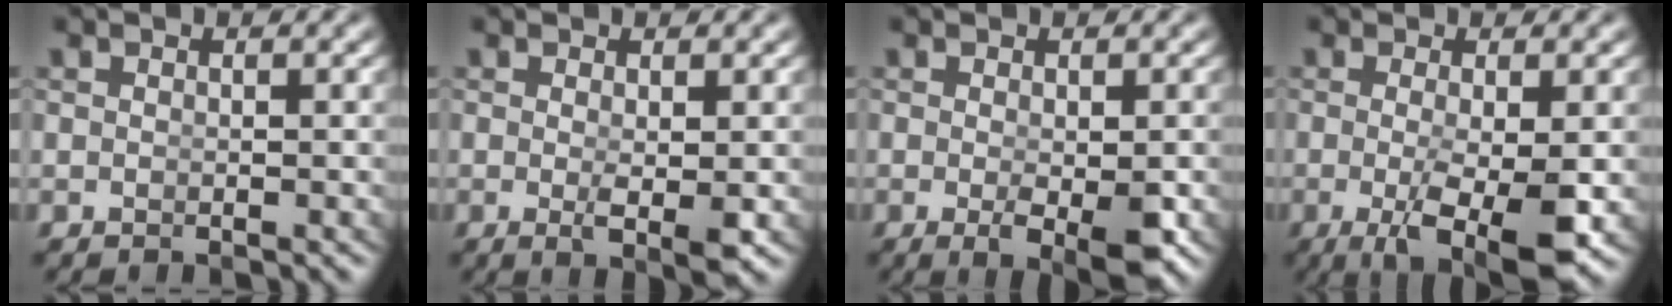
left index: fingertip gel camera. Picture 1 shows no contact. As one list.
[{"total": 2.3, "force": [-0.5, 0.0, 2.2], "torque": [-0.035, -0.018, 0.000]}, {"total": 3.9, "force": [-1.6, 0.8, 3.4], "torque": [-0.046, -0.021, -0.019]}, {"total": 6.9, "force": [-3.2, 1.9, 5.8], "torque": [-0.102, -0.045, -0.031]}]